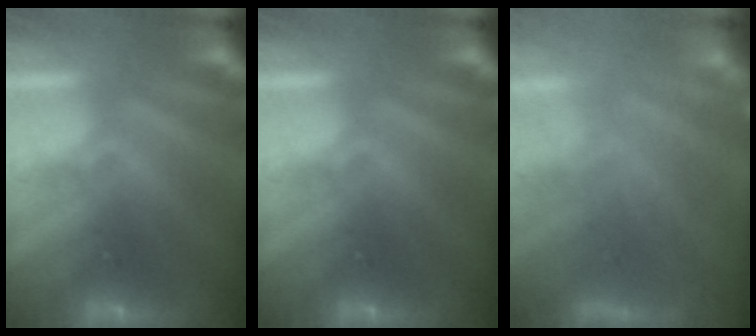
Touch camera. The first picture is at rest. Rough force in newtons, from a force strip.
{"total": 0.0}
{"total": 10.4}